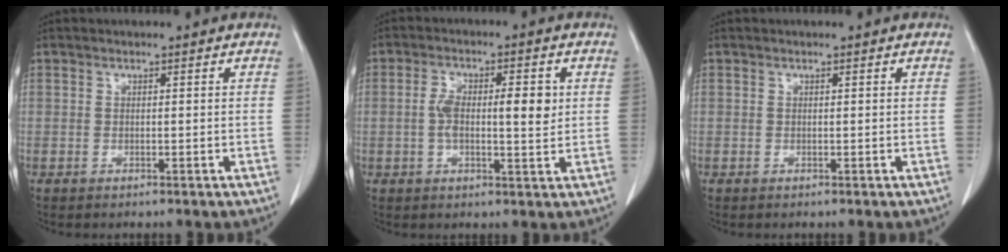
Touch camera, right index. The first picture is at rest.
{"total": 7.6, "force": [0.7, 2.4, 7.2], "torque": [-0.130, 0.011, 0.011]}
{"total": 0.0}